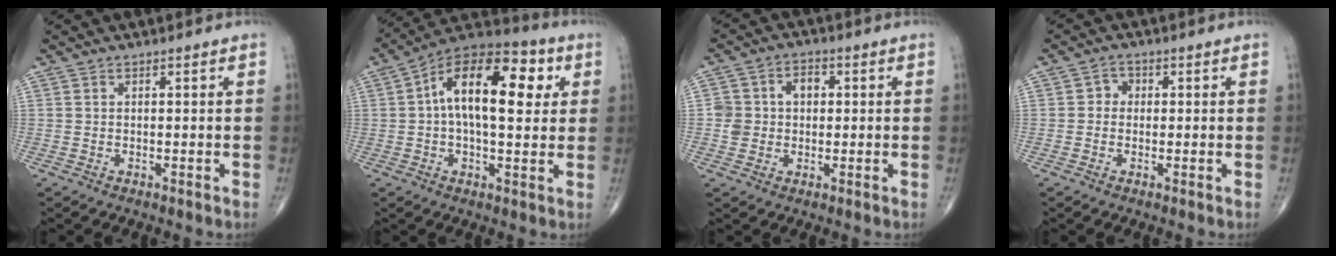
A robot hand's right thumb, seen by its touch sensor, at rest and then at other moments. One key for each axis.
{"total": 18.5, "fx": 3.7, "fy": 9.2, "fz": 15.6, "tx": -0.221, "ty": 0.024, "tz": 0.044}
{"total": 6.4, "fx": 0.6, "fy": 5.5, "fz": 3.3, "tx": -0.036, "ty": 0.018, "tz": 0.009}
{"total": 2.3, "fx": 0.0, "fy": 2.1, "fz": 1.0, "tx": 0.003, "ty": 0.008, "tz": -0.008}